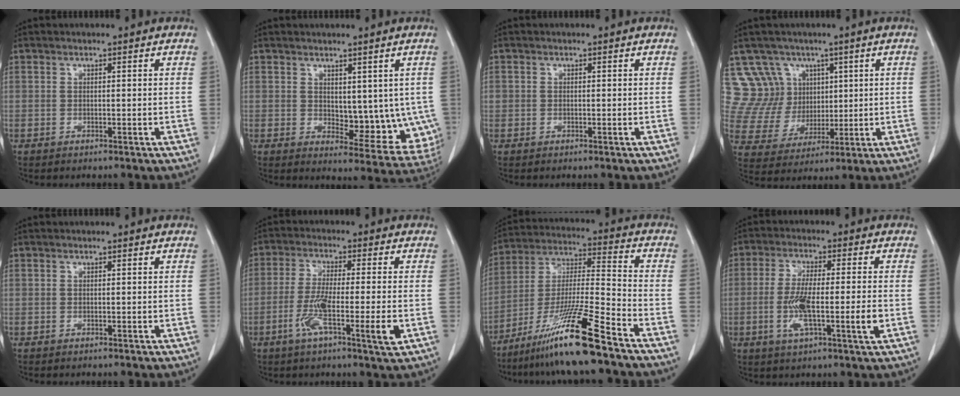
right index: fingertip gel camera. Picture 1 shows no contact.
{"total": 9.8, "force": [1.0, 5.2, 8.2], "torque": [-0.086, -0.010, 0.028]}
{"total": 0.7, "force": [0.0, 0.7, 0.1], "torque": [0.006, 0.004, -0.001]}
{"total": 10.0, "force": [5.5, 8.4, 0.6], "torque": [-0.025, 0.039, 0.116]}
{"total": 0.0}
{"total": 9.4, "force": [-3.2, 0.3, 8.8], "torque": [-0.159, -0.015, -0.060]}
{"total": 15.1, "force": [-10.5, -1.0, 10.8], "torque": [-0.212, -0.024, -0.193]}
{"total": 9.7, "force": [-2.1, 0.8, 9.4], "torque": [-0.173, -0.007, -0.039]}